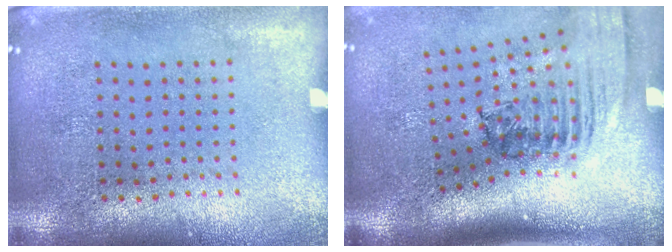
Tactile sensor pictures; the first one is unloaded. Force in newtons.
{"total": 2.6, "press": 1.7, "slide": 1.9}